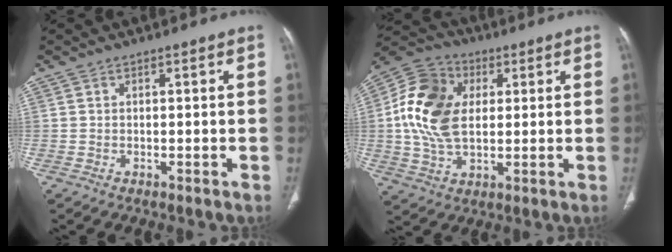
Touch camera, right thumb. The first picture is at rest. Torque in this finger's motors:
{"motor_torque": [1.50, 1.49, 1.13, 0.46, 0.17]}